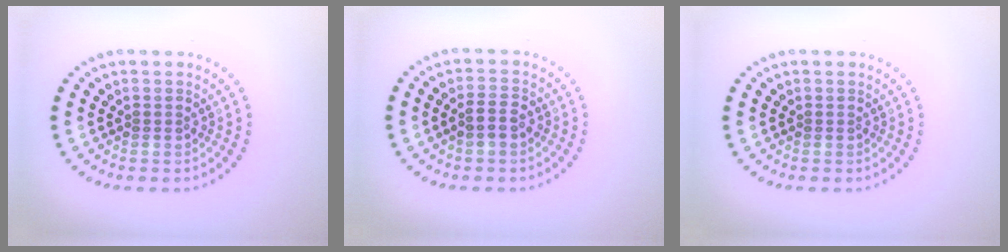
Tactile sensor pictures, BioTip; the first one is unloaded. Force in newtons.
{"total": 1.5, "press": 1.4, "slide": 0.5}
{"total": 0.0}